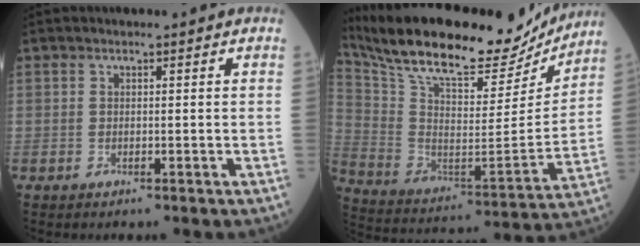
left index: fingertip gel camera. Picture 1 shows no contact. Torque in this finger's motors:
{"motor_torque": [0.93, -1.21, 0.27, 0.09]}